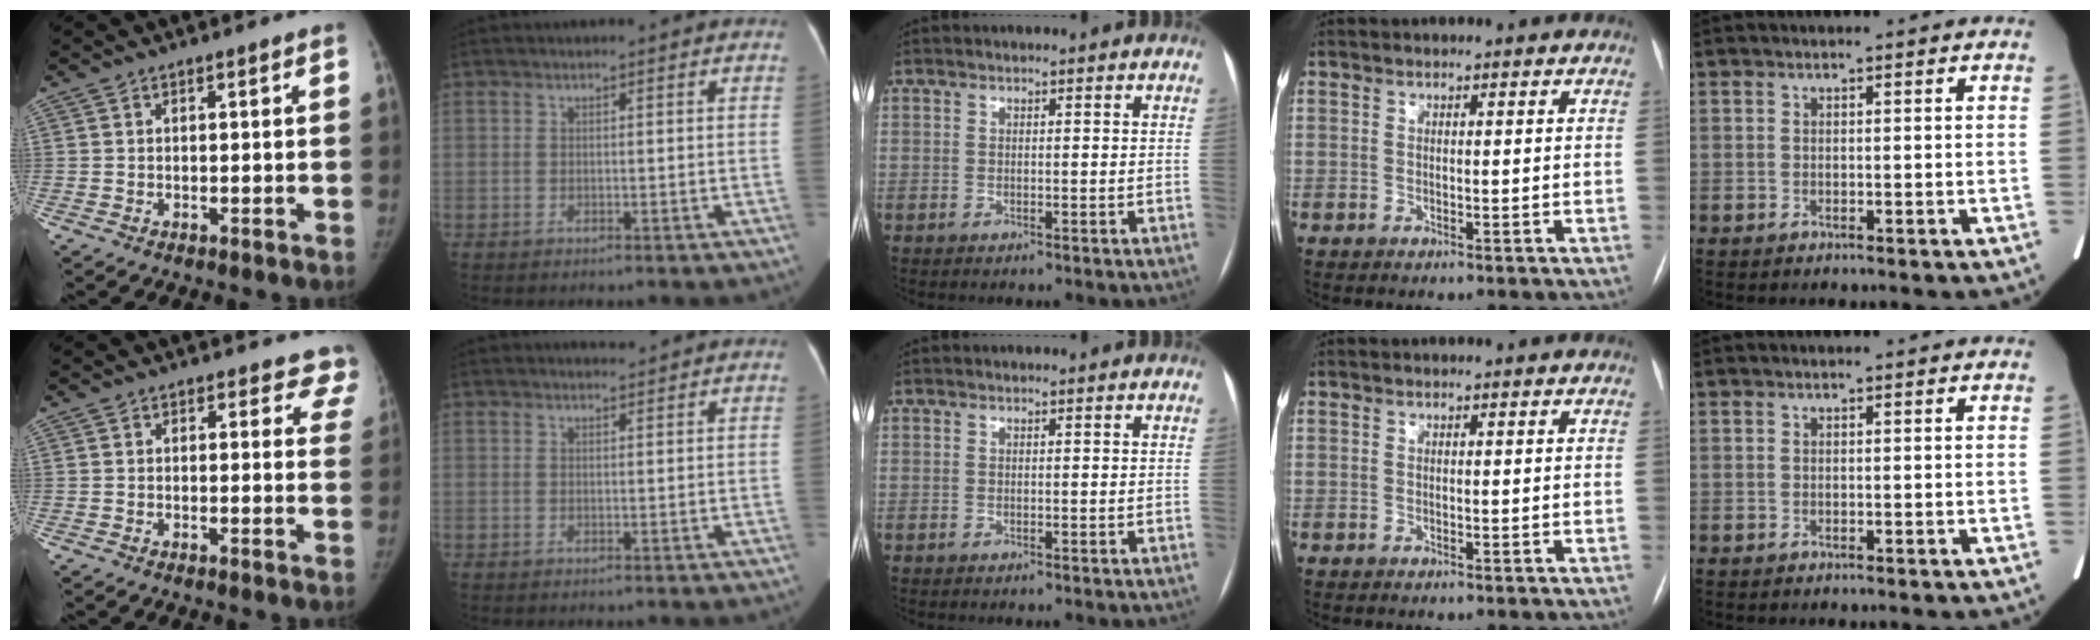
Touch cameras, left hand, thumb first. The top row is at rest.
{"thumb": {"total": 5.7, "force": [5.1, 2.6, 0.1], "torque": [0.052, -0.019, 0.022]}, "index": {"total": 0.7, "force": [0.7, -0.2, -0.2], "torque": [-0.006, -0.004, 0.013]}}